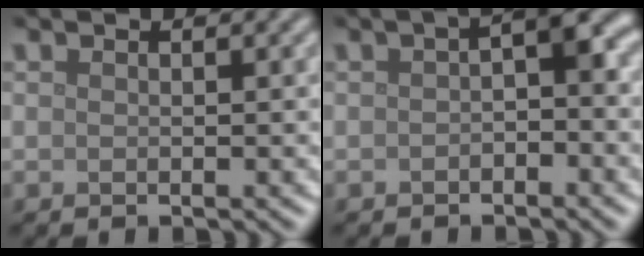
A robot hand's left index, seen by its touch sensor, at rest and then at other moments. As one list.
[{"total": 3.0, "force": [-0.2, 1.2, 2.8], "torque": [-0.039, 0.013, -0.009]}]